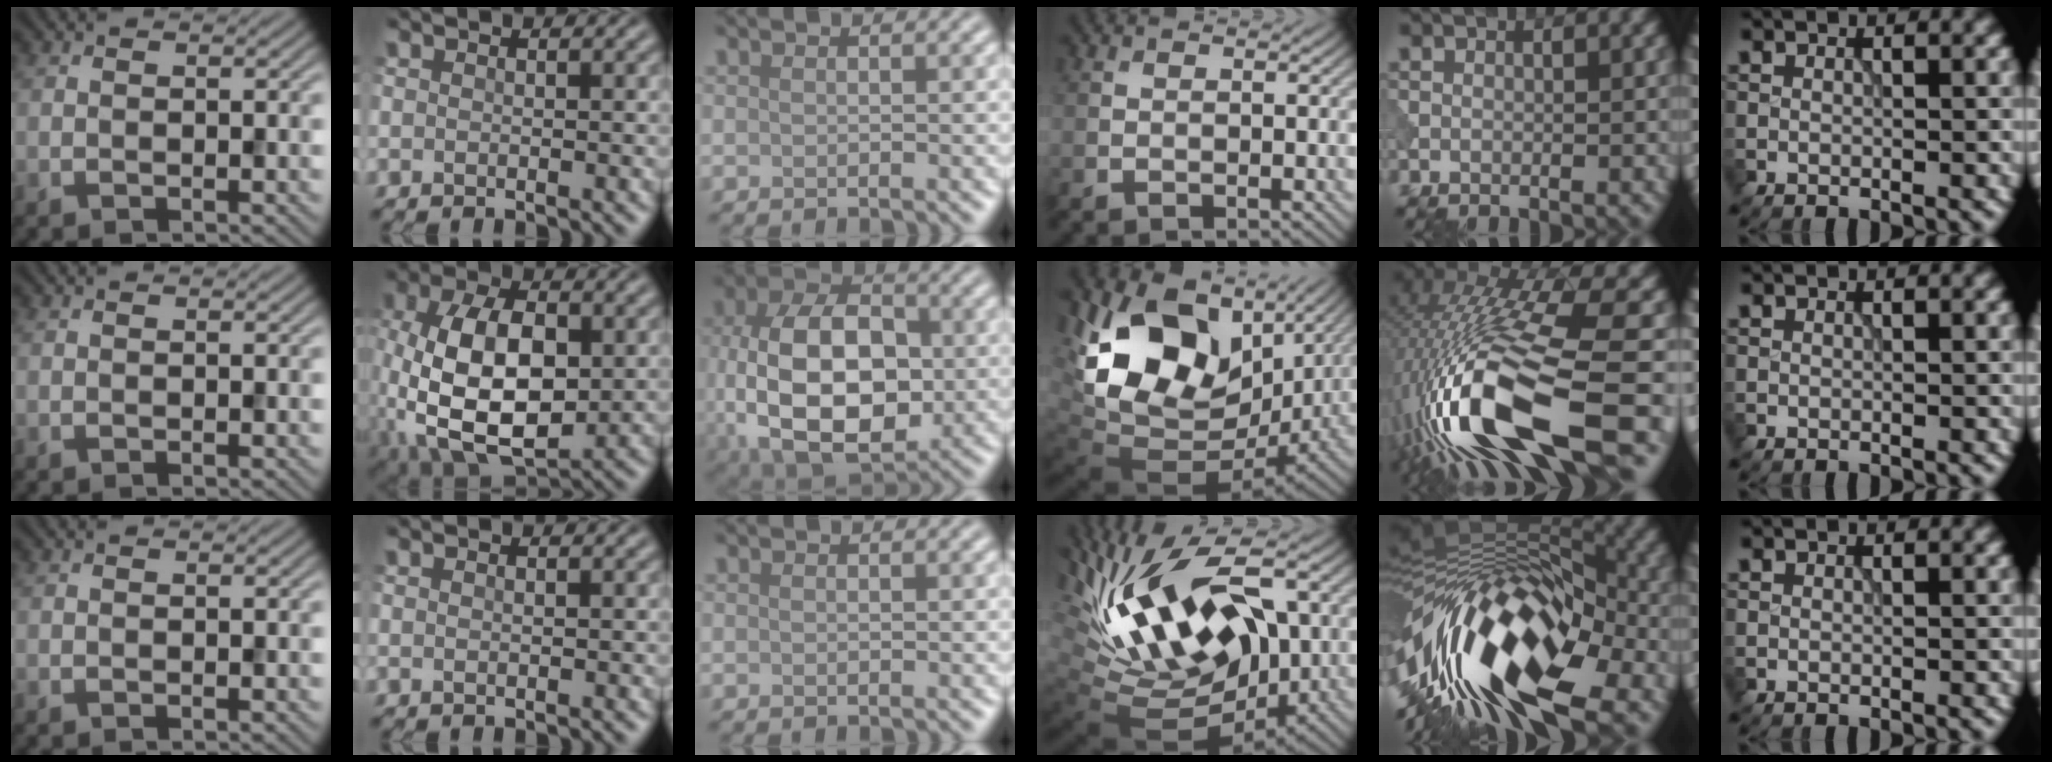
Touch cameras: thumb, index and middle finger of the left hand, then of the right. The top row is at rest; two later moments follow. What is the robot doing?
{"motion": "extract", "object": "peg toy"}